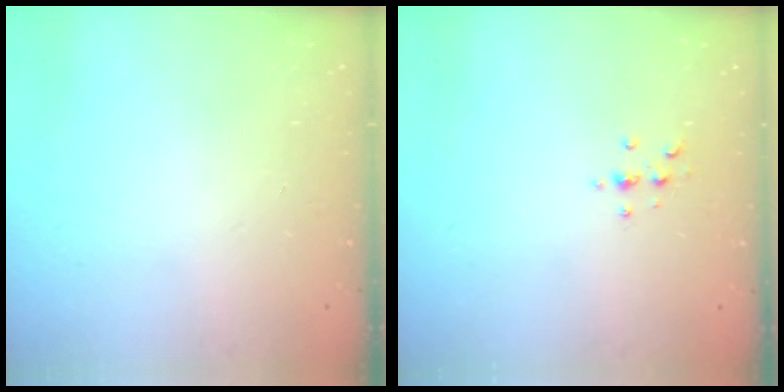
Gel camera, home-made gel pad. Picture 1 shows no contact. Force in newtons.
{"total": 2.3, "press": 2.3, "slide": 0.2}